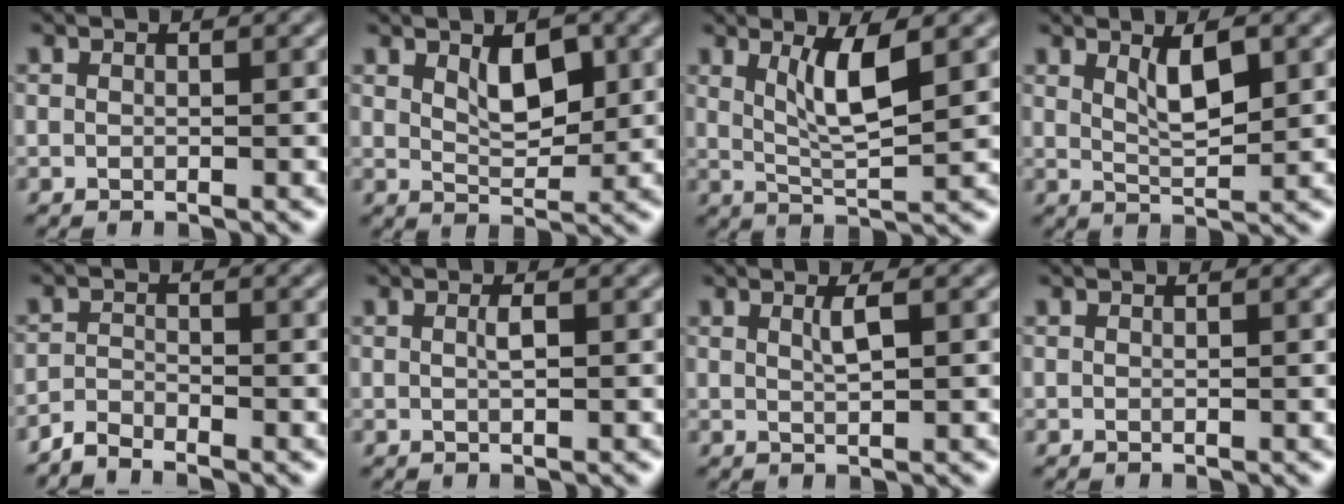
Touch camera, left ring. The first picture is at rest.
{"total": 3.5, "force": [1.3, 1.8, 2.8], "torque": [-0.047, -0.002, 0.024]}
{"total": 4.4, "force": [1.6, 1.0, 3.9], "torque": [-0.078, -0.008, 0.034]}
{"total": 3.2, "force": [1.4, 0.9, 2.7], "torque": [-0.047, -0.002, 0.027]}
{"total": 2.0, "force": [-2.0, 0.3, 0.4], "torque": [-0.009, 0.000, -0.047]}
{"total": 0.9, "force": [0.1, 0.2, 0.9], "torque": [-0.018, 0.003, 0.002]}
{"total": 1.4, "force": [0.6, 0.2, 1.3], "torque": [-0.024, 0.000, 0.009]}
{"total": 0.0}